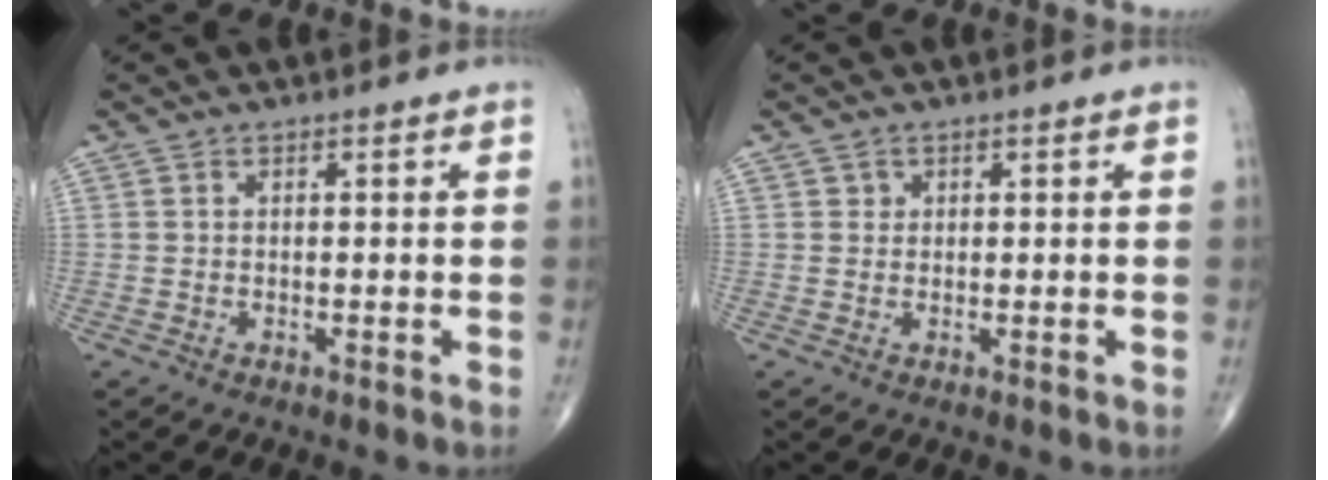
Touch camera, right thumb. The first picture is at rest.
{"total": 1.0, "force": [0.4, 1.0, 0.1], "torque": [0.008, -0.001, 0.004]}